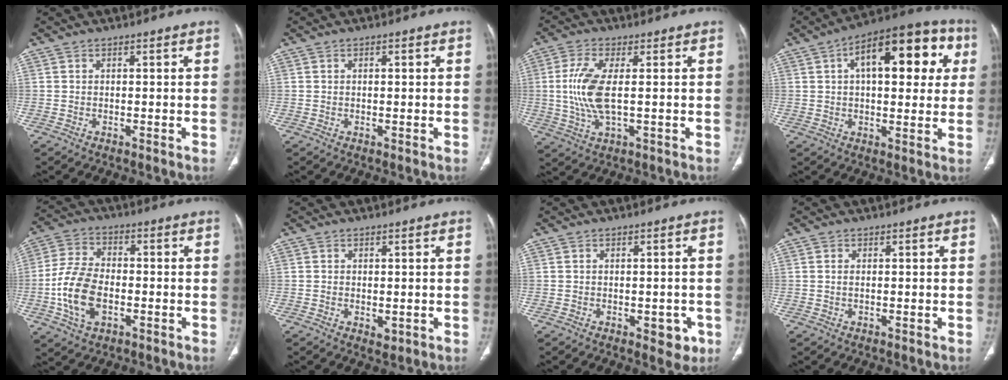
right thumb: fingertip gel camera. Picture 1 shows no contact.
{"total": 1.0, "force": [0.3, 0.4, 0.9], "torque": [-0.019, 0.005, 0.004]}
{"total": 9.1, "force": [0.4, 3.2, 8.5], "torque": [-0.205, -0.006, 0.008]}
{"total": 20.3, "force": [6.0, 9.6, 16.9], "torque": [-0.199, 0.027, 0.077]}
{"total": 11.9, "force": [-2.7, 7.2, 9.1], "torque": [-0.181, 0.014, -0.052]}
{"total": 1.7, "force": [-0.2, 1.2, 1.2], "torque": [-0.020, -0.005, 0.002]}
{"total": 3.8, "force": [-1.4, 2.3, 2.7], "torque": [-0.009, 0.002, -0.013]}
{"total": 0.7, "force": [0.1, 0.3, 0.7], "torque": [-0.018, 0.000, 0.002]}